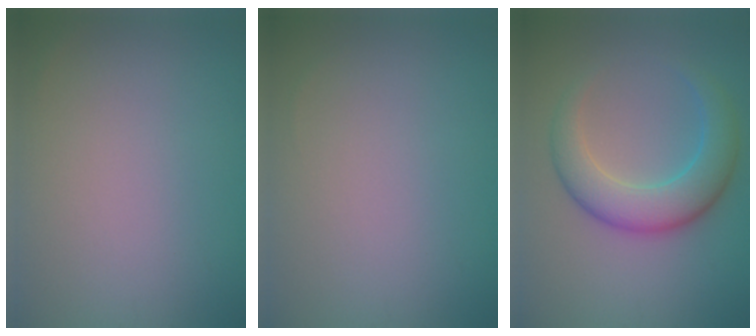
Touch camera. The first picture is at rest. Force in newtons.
{"total": 0.0}
{"total": 5.6, "press": 5.6, "slide": 0.1}